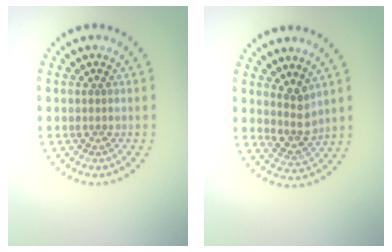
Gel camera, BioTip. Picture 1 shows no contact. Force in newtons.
{"total": 2.6, "press": 2.0, "slide": 1.6}